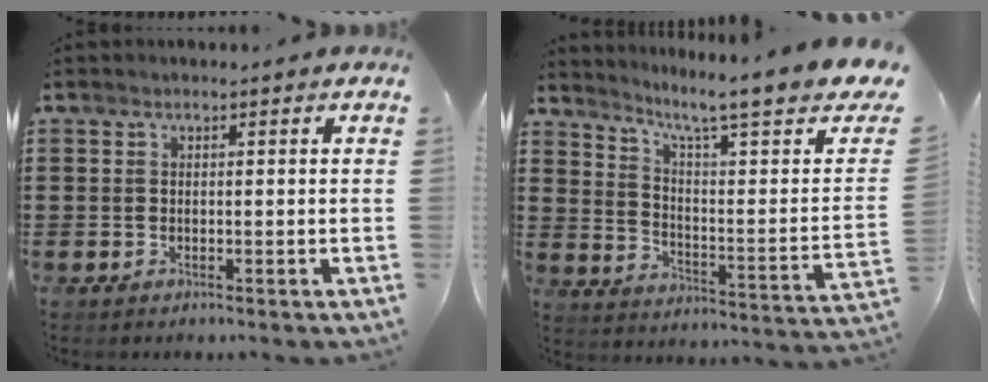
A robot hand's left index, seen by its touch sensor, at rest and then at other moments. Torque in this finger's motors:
{"motor_torque": [0.19, 0.47, 0.45, 0.12]}